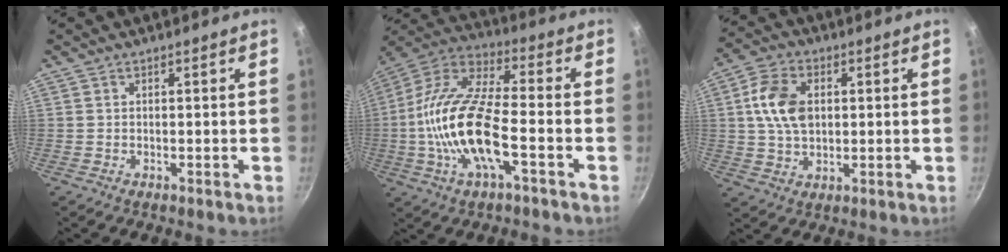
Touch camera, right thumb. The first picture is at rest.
{"total": 18.9, "force": [-4.4, 7.0, 17.0], "torque": [-0.331, 0.036, -0.100]}
{"total": 10.3, "force": [1.6, 7.0, 7.4], "torque": [-0.125, 0.009, 0.024]}